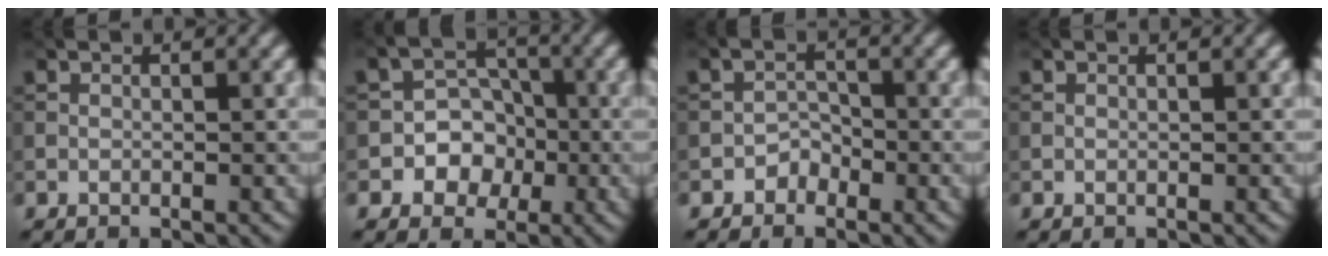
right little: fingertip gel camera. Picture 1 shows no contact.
{"total": 4.1, "force": [-1.2, 3.5, 1.6], "torque": [0.006, 0.007, -0.044]}
{"total": 1.5, "force": [-1.1, 1.0, 0.4], "torque": [0.001, 0.009, -0.020]}
{"total": 0.0}